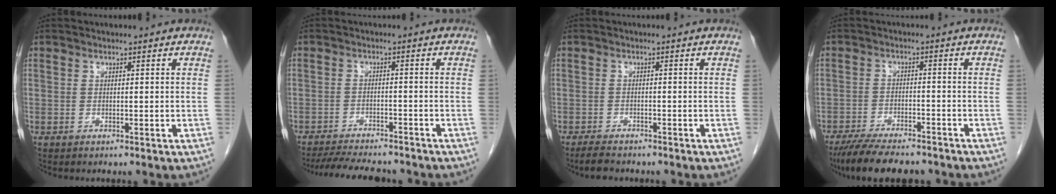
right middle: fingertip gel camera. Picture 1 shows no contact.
{"total": 10.2, "force": [-9.3, 1.8, 3.8], "torque": [-0.062, -0.008, -0.134]}
{"total": 3.0, "force": [-2.6, 0.8, 1.3], "torque": [-0.029, -0.006, -0.043]}
{"total": 11.5, "force": [-9.8, 2.6, 5.5], "torque": [-0.089, -0.015, -0.149]}